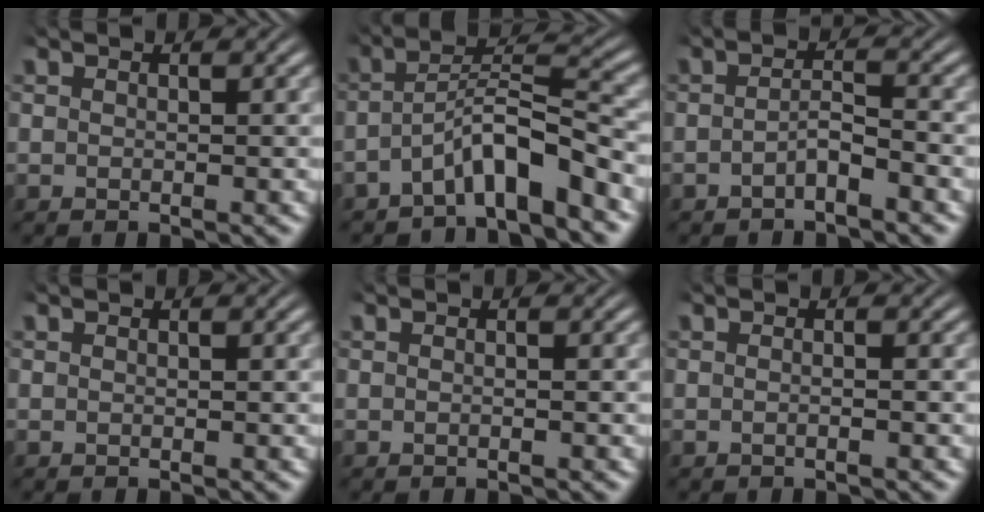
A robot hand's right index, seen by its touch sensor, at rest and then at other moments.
{"total": 5.4, "force": [-3.2, 1.8, 4.0], "torque": [-0.071, -0.003, -0.052]}
{"total": 2.0, "force": [-1.5, 0.1, 1.3], "torque": [-0.017, -0.006, -0.027]}
{"total": 0.0}
{"total": 0.0}
{"total": 0.6, "force": [-0.4, -0.1, 0.4], "torque": [-0.008, 0.004, -0.011]}